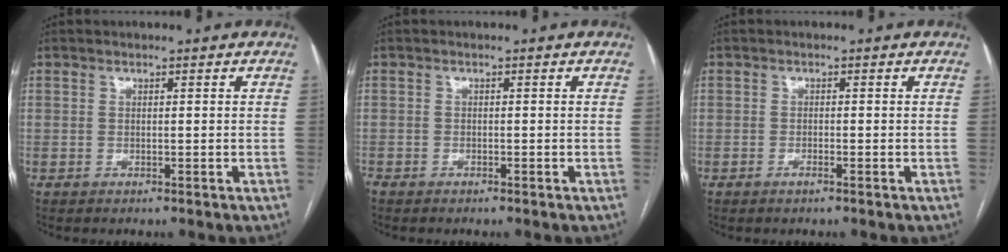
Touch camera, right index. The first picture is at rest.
{"total": 1.1, "force": [-1.0, 0.4, 0.3], "torque": [-0.008, 0.000, -0.018]}
{"total": 0.8, "force": [-0.6, 0.2, 0.5], "torque": [-0.008, 0.001, -0.009]}